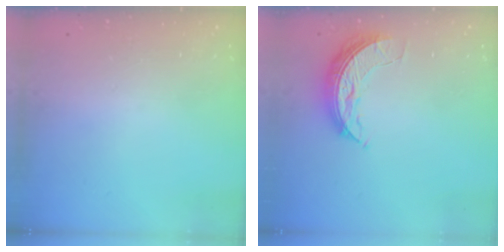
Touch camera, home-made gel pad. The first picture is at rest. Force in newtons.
{"total": 7.6, "press": 7.6, "slide": 0.1}